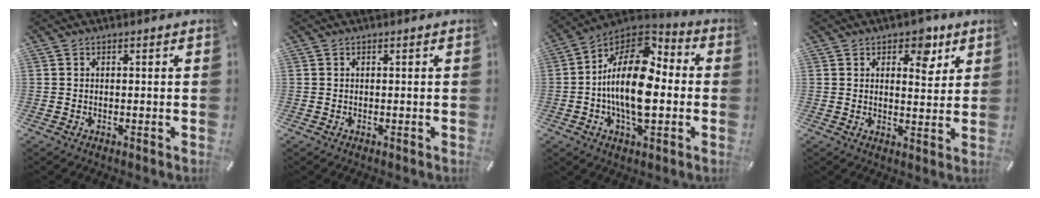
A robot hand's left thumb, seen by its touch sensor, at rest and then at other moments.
{"total": 0.0}
{"total": 18.9, "force": [-1.2, 10.4, 15.8], "torque": [-0.309, -0.008, -0.028]}
{"total": 7.2, "force": [4.3, 4.4, 3.8], "torque": [-0.026, -0.026, 0.065]}